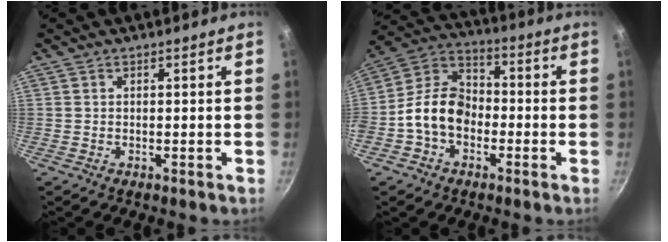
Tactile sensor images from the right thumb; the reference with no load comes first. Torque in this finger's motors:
{"motor_torque": [1.53, 1.75, 1.16, -0.55, 0.17]}